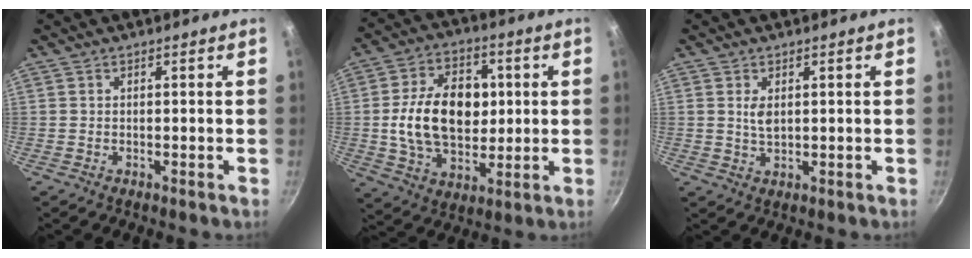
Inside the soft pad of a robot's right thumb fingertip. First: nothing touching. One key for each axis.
{"total": 17.9, "fx": 1.4, "fy": 12.4, "fz": 12.9, "tx": -0.185, "ty": 0.008, "tz": 0.021}
{"total": 2.8, "fx": 0.7, "fy": 1.6, "fz": 2.2, "tx": -0.038, "ty": -0.005, "tz": 0.015}